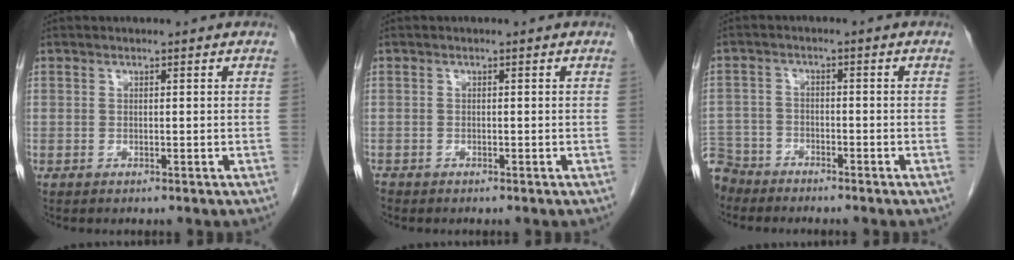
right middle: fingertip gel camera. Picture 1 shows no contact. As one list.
[{"total": 0.8, "force": [-0.7, 0.4, 0.2], "torque": [-0.009, -0.001, -0.015]}, {"total": 7.1, "force": [-6.3, 3.2, 0.2], "torque": [-0.013, -0.003, -0.123]}]